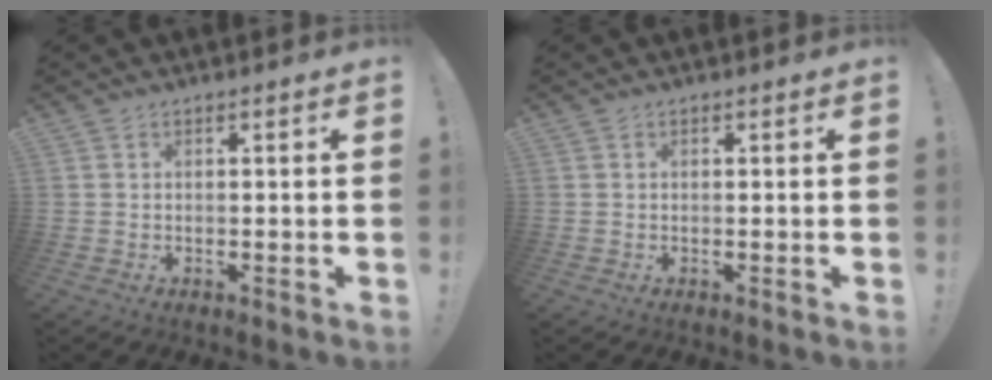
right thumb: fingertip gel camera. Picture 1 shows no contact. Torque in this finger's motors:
{"motor_torque": [-0.18, -0.24, -0.05, 0.21, 0.00]}